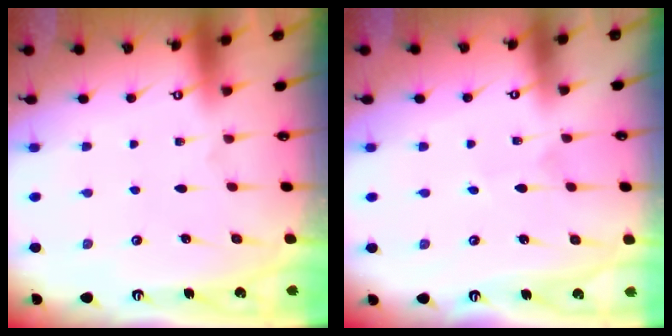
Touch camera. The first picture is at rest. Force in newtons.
{"total": 1.8, "press": 1.8, "slide": 0.2}